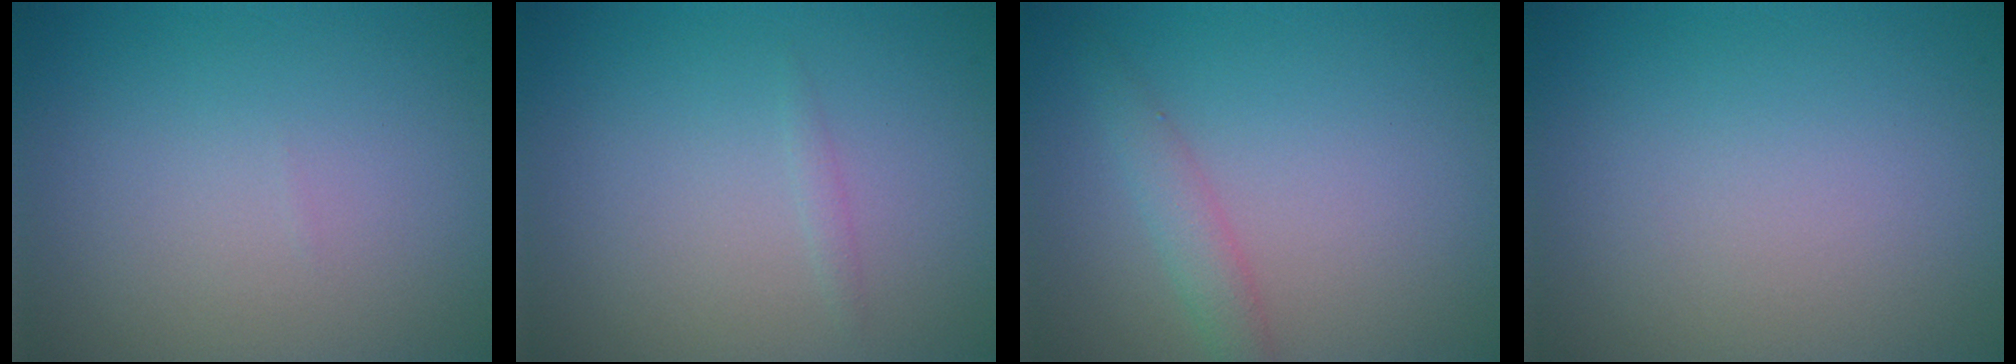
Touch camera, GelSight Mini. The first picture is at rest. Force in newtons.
{"total": 0.6, "press": 0.6, "slide": 0.0}
{"total": 1.9, "press": 1.9, "slide": 0.2}
{"total": 0.0}